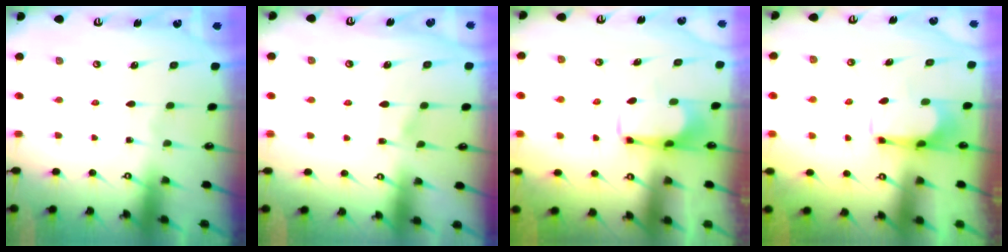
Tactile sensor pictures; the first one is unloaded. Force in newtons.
{"total": 5.4, "press": 5.4, "slide": 0.7}
{"total": 1.9, "press": 1.9, "slide": 0.3}
{"total": 0.8, "press": 0.6, "slide": 0.6}